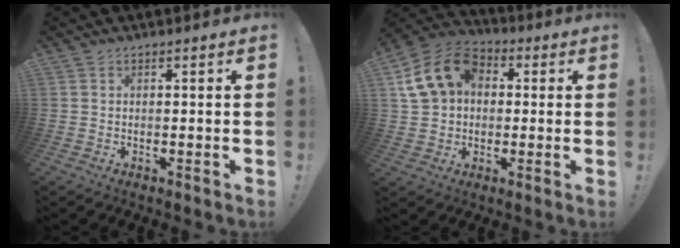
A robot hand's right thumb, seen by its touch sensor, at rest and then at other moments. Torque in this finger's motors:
{"motor_torque": [0.44, 0.40, 0.86, 0.22, 0.12]}